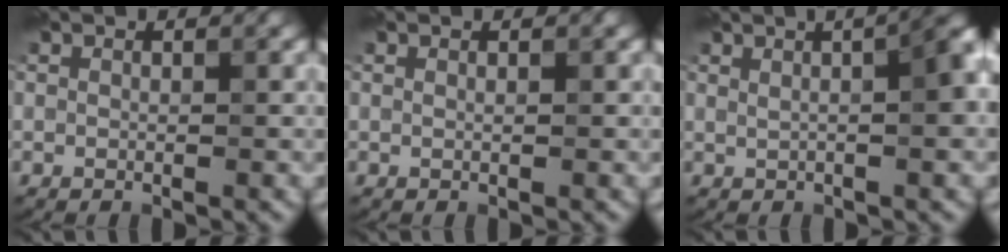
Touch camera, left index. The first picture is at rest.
{"total": 0.0}
{"total": 7.3, "force": [1.3, 3.1, 6.5], "torque": [-0.037, 0.031, 0.008]}